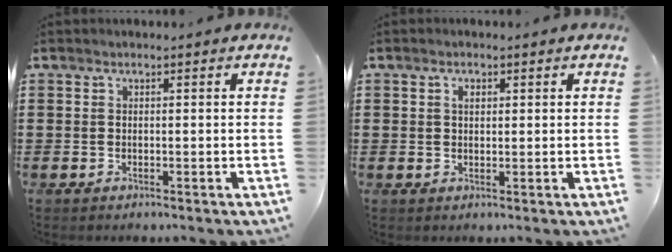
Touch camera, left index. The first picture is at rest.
{"total": 1.4, "force": [0.6, 1.0, 0.8], "torque": [-0.019, 0.007, 0.011]}